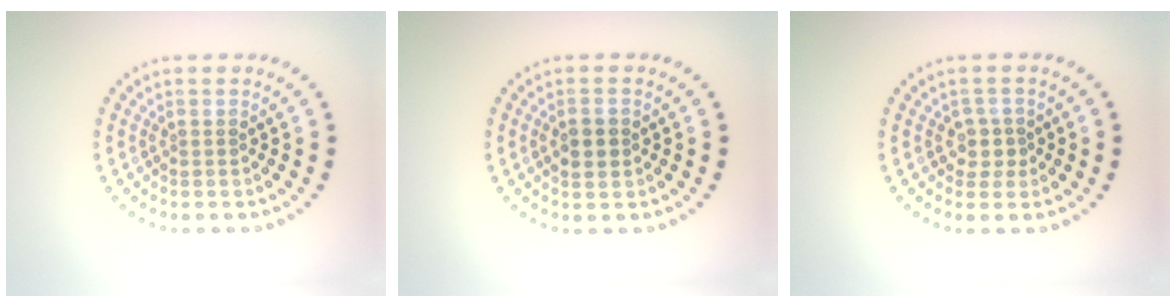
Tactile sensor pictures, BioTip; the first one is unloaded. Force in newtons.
{"total": 1.9, "press": 1.9, "slide": 0.2}
{"total": 1.6, "press": 1.4, "slide": 0.9}